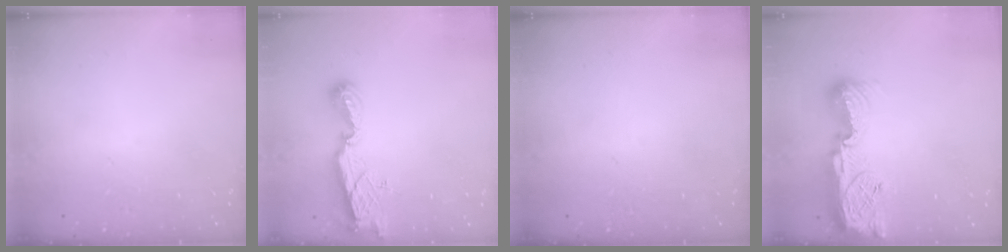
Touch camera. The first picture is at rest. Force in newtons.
{"total": 8.4, "press": 8.4, "slide": 0.8}
{"total": 0.0}
{"total": 13.6, "press": 13.4, "slide": 2.3}